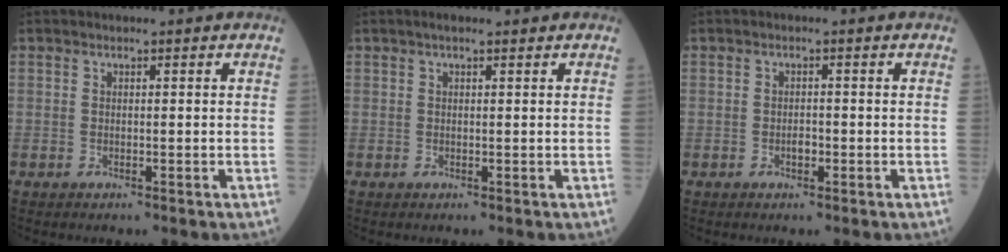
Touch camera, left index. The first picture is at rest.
{"total": 2.2, "force": [1.7, 0.4, 1.4], "torque": [-0.025, 0.020, 0.025]}
{"total": 1.2, "force": [-0.5, 0.6, 0.9], "torque": [-0.016, 0.002, -0.008]}